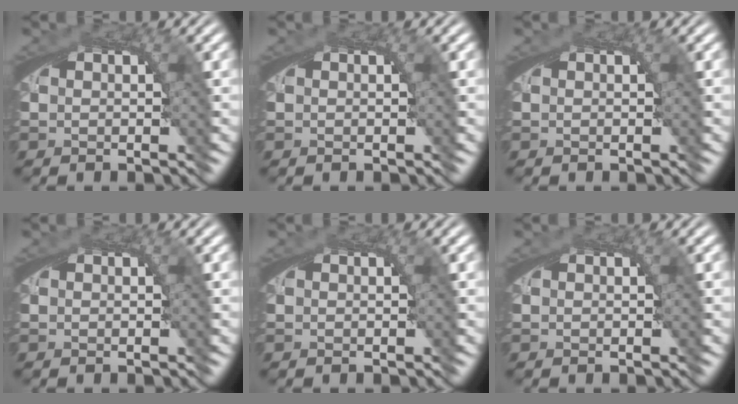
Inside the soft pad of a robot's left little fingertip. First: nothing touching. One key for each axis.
{"total": 0.0}
{"total": 0.0}
{"total": 0.0}
{"total": 0.0}
{"total": 0.0}